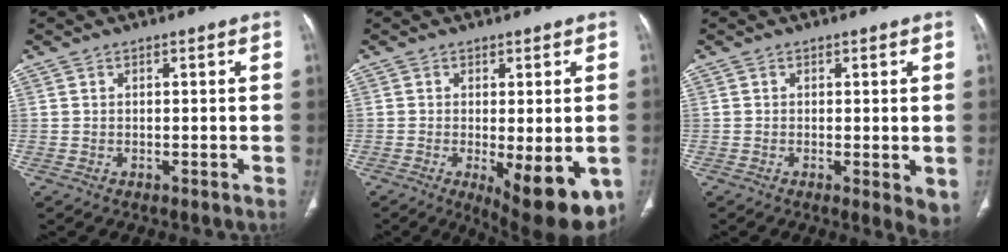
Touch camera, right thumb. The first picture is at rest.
{"total": 12.9, "force": [-4.2, 4.6, 11.3], "torque": [-0.131, -0.019, -0.046]}
{"total": 4.4, "force": [-0.8, 1.5, 4.0], "torque": [-0.050, -0.012, -0.012]}